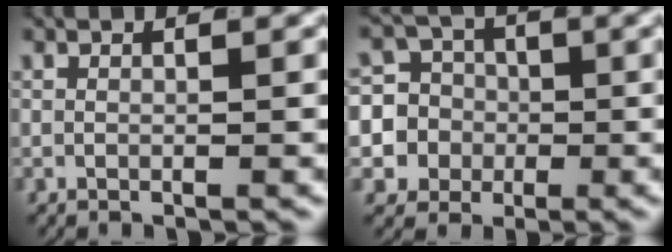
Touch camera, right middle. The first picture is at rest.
{"total": 13.5, "force": [-2.8, 12.7, 3.3], "torque": [-0.117, -0.050, -0.055]}